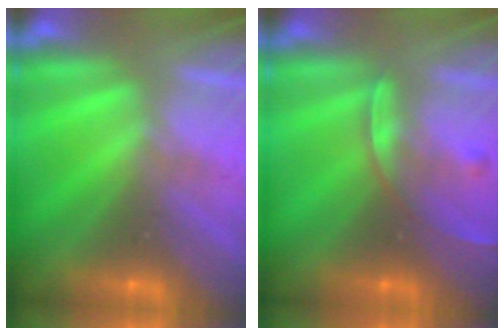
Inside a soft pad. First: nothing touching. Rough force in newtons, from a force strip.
{"total": 2.5}